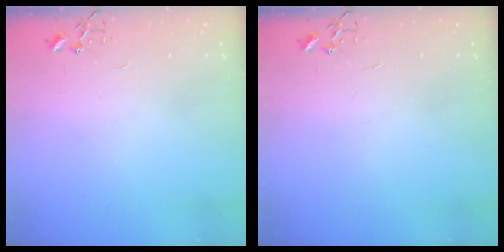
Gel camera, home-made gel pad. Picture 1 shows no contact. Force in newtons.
{"total": 0.0}